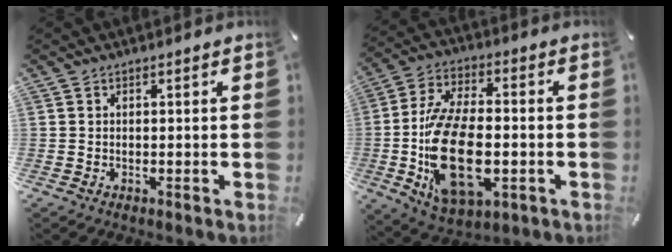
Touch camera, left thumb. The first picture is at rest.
{"total": 20.8, "force": [-3.9, 11.7, 16.7], "torque": [-0.327, -0.008, -0.060]}